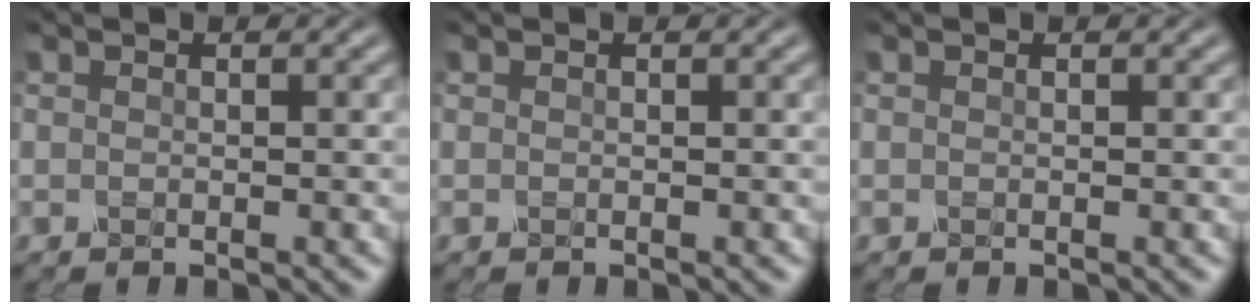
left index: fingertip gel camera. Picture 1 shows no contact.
{"total": 0.0}
{"total": 0.0}